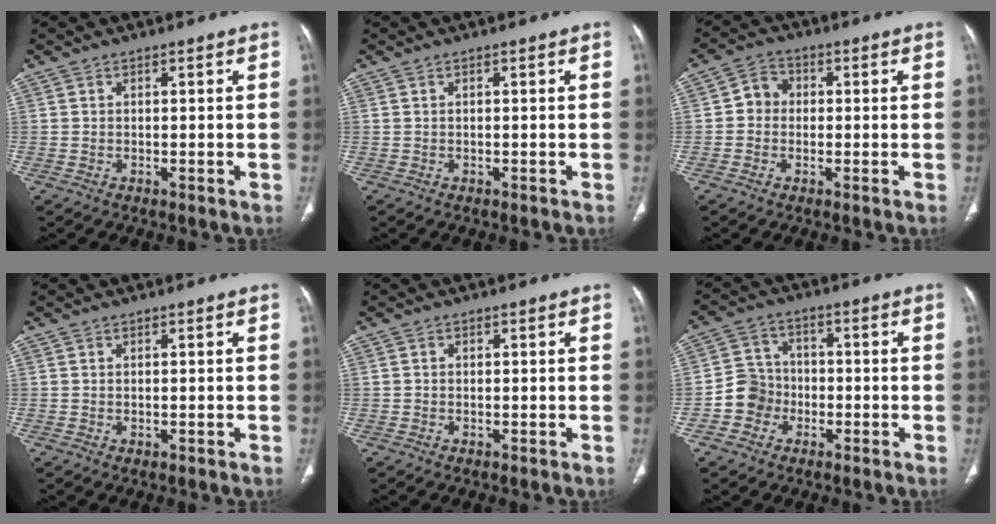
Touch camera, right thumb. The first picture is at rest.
{"total": 0.0}
{"total": 4.4, "force": [-0.1, 4.0, 1.9], "torque": [-0.010, 0.013, -0.013]}
{"total": 0.0}
{"total": 0.5, "force": [0.1, 0.5, 0.1], "torque": [0.003, 0.002, 0.000]}
{"total": 6.7, "force": [-2.3, 6.1, 1.5], "torque": [0.001, 0.023, -0.048]}